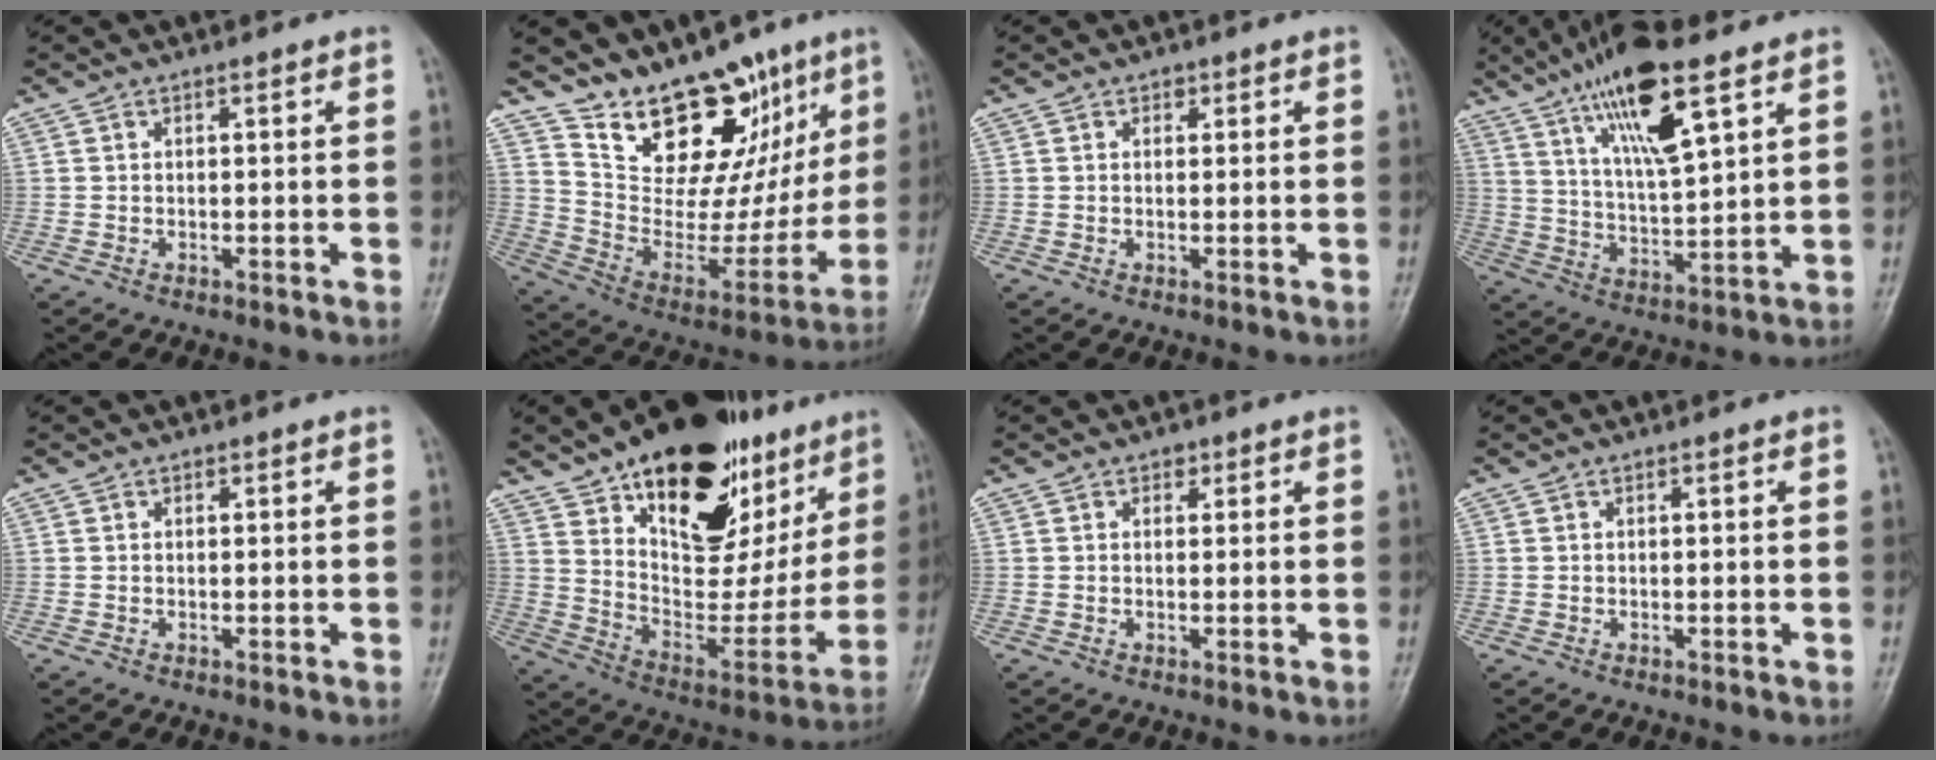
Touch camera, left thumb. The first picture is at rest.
{"total": 20.7, "force": [14.1, 10.7, 10.6], "torque": [-0.087, -0.077, 0.239]}
{"total": 1.0, "force": [0.5, 0.8, 0.3], "torque": [0.004, -0.001, 0.006]}
{"total": 16.1, "force": [9.0, 4.2, 12.6], "torque": [-0.215, -0.031, 0.168]}
{"total": 0.0}
{"total": 31.0, "force": [17.5, 16.3, 19.8], "torque": [-0.255, -0.037, 0.277]}
{"total": 1.3, "force": [0.7, 1.0, 0.5], "torque": [0.004, -0.002, 0.007]}
{"total": 0.0}